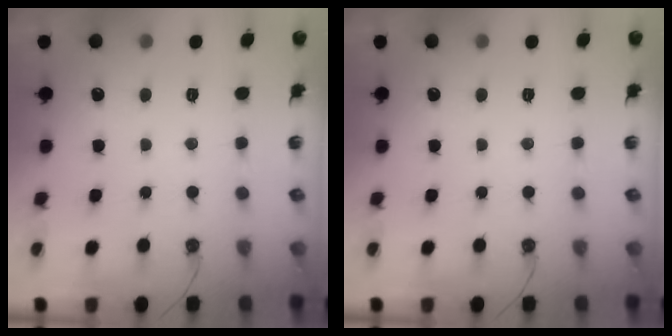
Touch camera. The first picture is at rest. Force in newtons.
{"total": 0.0}